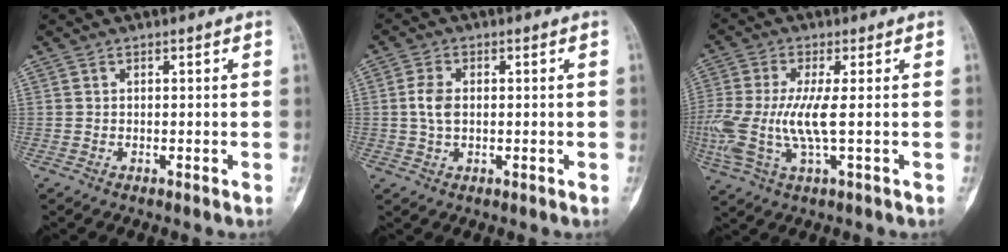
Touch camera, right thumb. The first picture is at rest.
{"total": 4.1, "force": [0.2, 2.6, 3.2], "torque": [-0.067, 0.005, 0.000]}
{"total": 11.7, "force": [-0.6, 3.4, 11.2], "torque": [-0.285, -0.004, -0.012]}